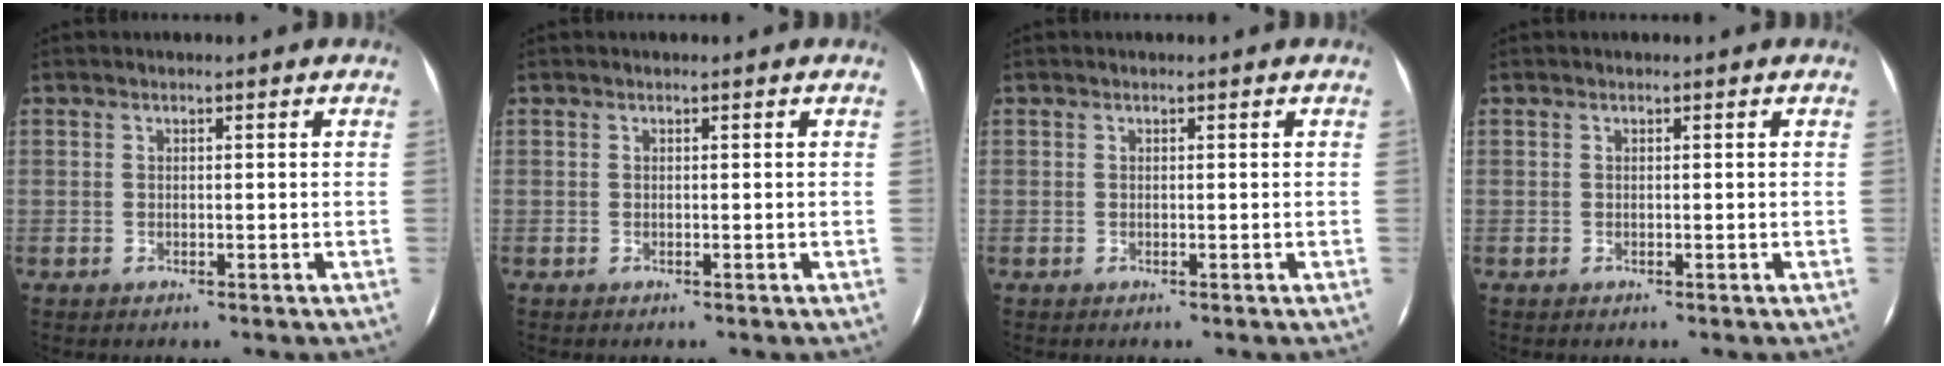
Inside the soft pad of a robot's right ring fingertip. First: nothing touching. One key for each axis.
{"total": 0.0}
{"total": 0.0}
{"total": 0.0}